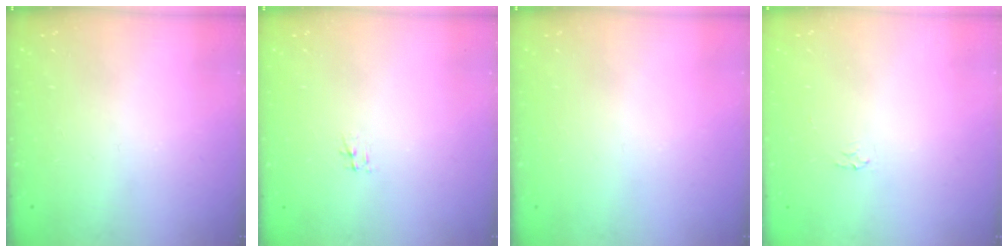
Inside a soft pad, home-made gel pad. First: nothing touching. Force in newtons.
{"total": 2.3, "press": 2.3, "slide": 0.3}
{"total": 0.0}
{"total": 2.3, "press": 2.3, "slide": 0.4}